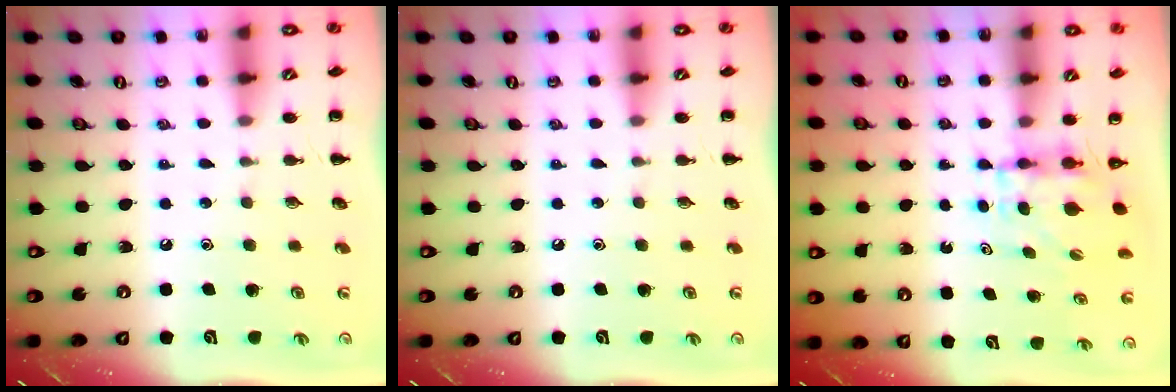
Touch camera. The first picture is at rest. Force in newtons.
{"total": 0.0}
{"total": 4.2, "press": 4.2, "slide": 0.1}